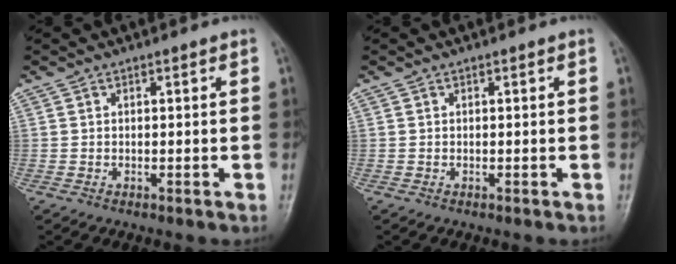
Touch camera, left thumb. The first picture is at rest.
{"total": 0.0}